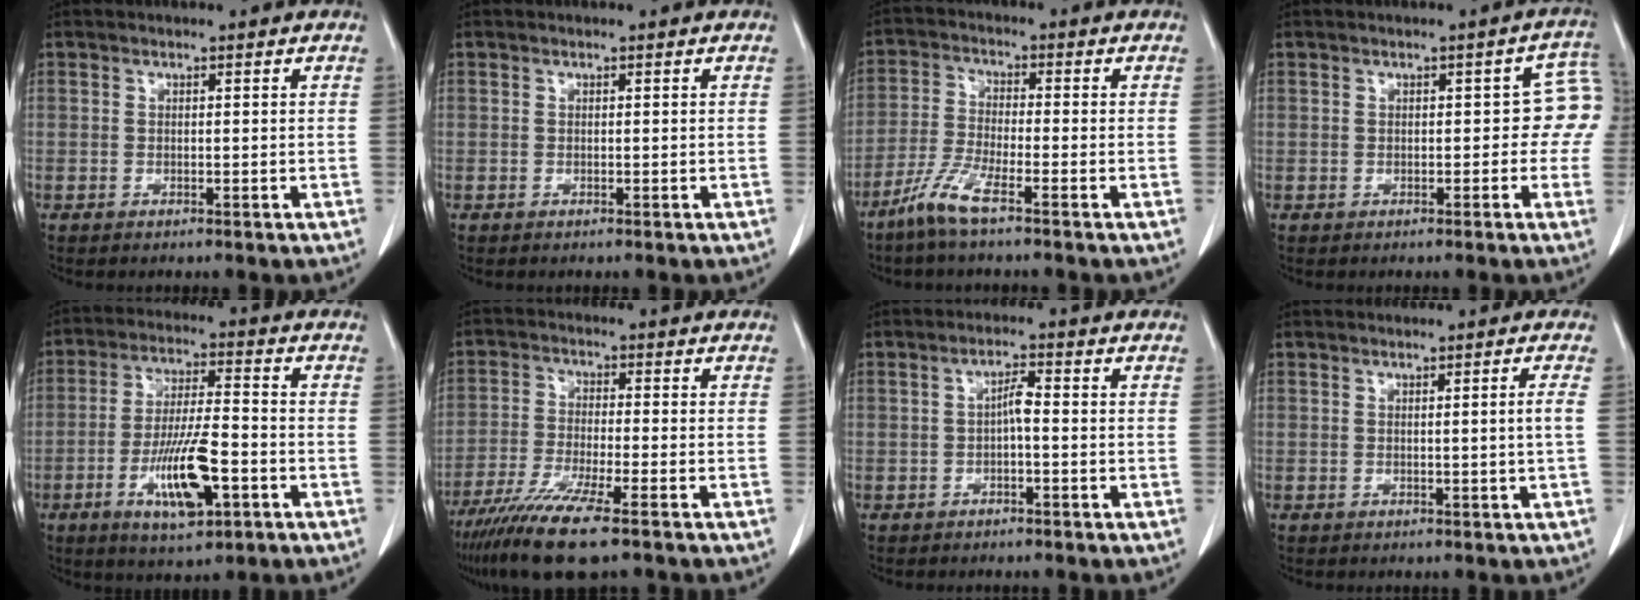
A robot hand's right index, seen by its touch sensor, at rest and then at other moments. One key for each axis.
{"total": 0.0}
{"total": 6.1, "fx": -4.3, "fy": 0.1, "fz": 4.3, "tx": -0.096, "ty": -0.013, "tz": -0.094}
{"total": 5.3, "fx": 0.4, "fy": 2.7, "fz": 4.5, "tx": -0.026, "ty": 0.027, "tz": 0.003}
{"total": 11.6, "fx": -4.3, "fy": 2.6, "fz": 10.5, "tx": -0.199, "ty": -0.006, "tz": -0.070}
{"total": 10.8, "fx": -7.4, "fy": 0.2, "fz": 7.8, "tx": -0.142, "ty": -0.029, "tz": -0.126}
{"total": 2.5, "fx": -0.2, "fy": 0.5, "fz": 2.4, "tx": -0.041, "ty": 0.009, "tz": -0.004}
{"total": 1.9, "fx": 0.2, "fy": -0.7, "fz": 1.7, "tx": -0.025, "ty": -0.003, "tz": 0.007}